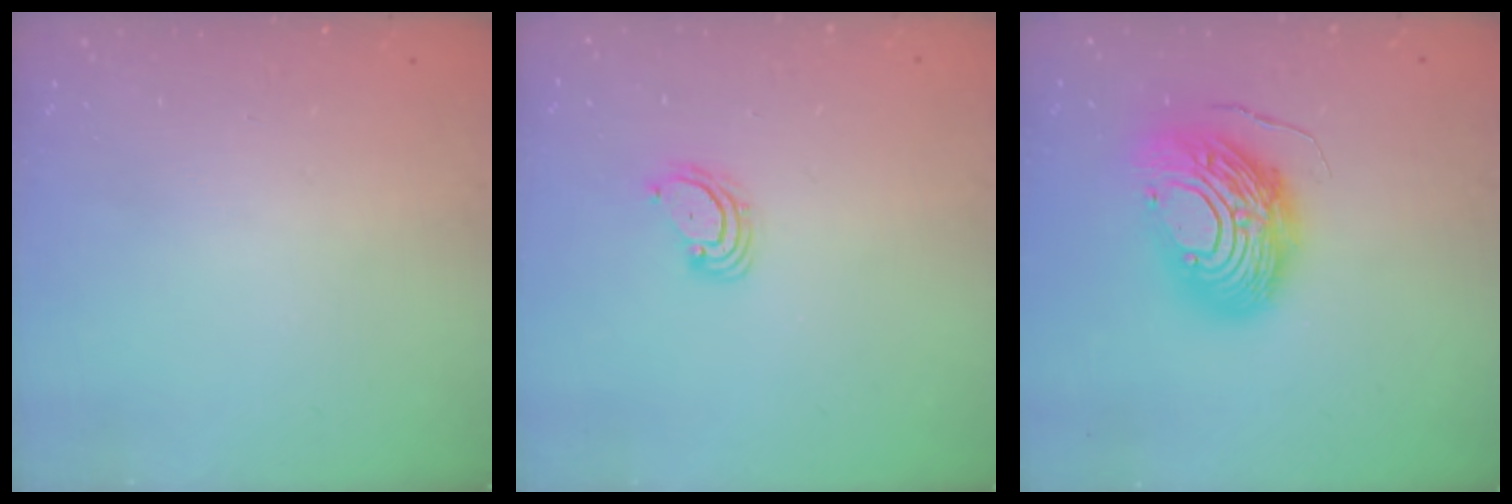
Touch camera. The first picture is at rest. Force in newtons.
{"total": 4.5, "press": 4.4, "slide": 0.5}
{"total": 16.1, "press": 16.0, "slide": 1.6}